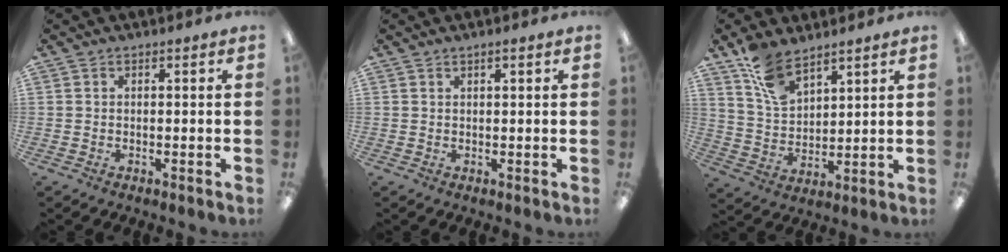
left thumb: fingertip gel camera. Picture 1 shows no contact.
{"total": 1.1, "force": [0.8, 0.2, 0.7], "torque": [-0.015, 0.000, 0.014]}
{"total": 10.2, "force": [7.7, 4.5, 4.8], "torque": [-0.100, -0.031, 0.146]}